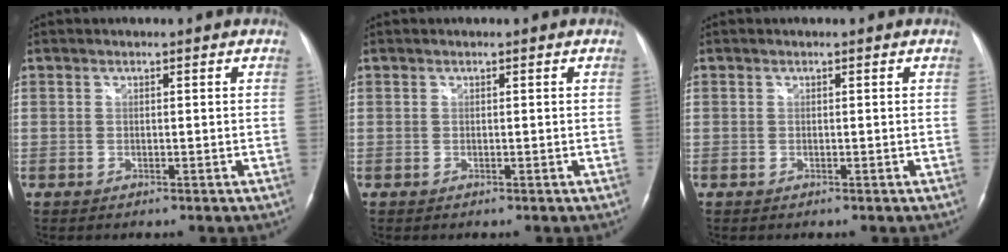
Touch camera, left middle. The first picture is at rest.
{"total": 0.0}
{"total": 0.0}